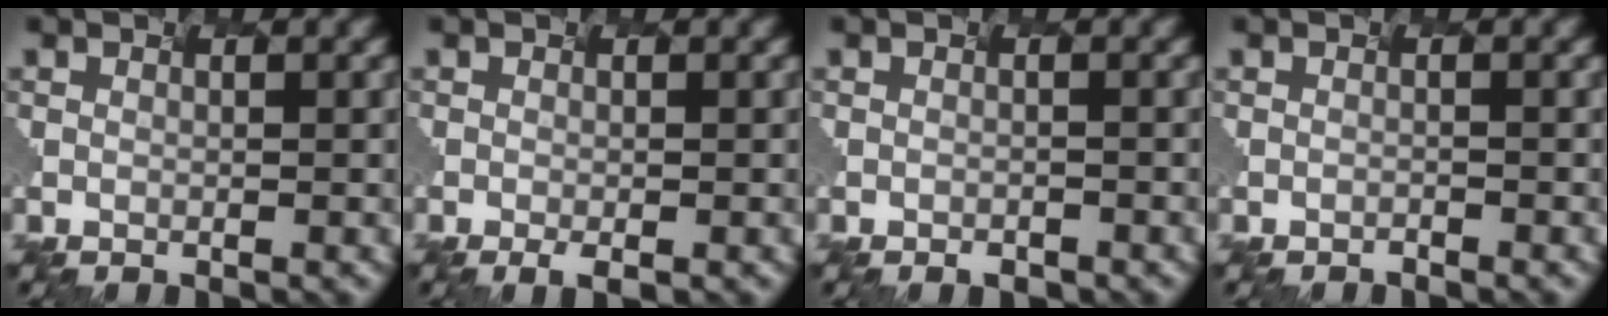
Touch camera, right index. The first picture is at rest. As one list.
[{"total": 1.7, "force": [-1.2, -0.4, 1.1], "torque": [-0.027, -0.009, 0.009]}, {"total": 1.1, "force": [-1.0, -0.2, 0.2], "torque": [-0.005, -0.006, 0.009]}, {"total": 1.0, "force": [-0.8, -0.4, -0.3], "torque": [0.000, -0.009, 0.002]}]